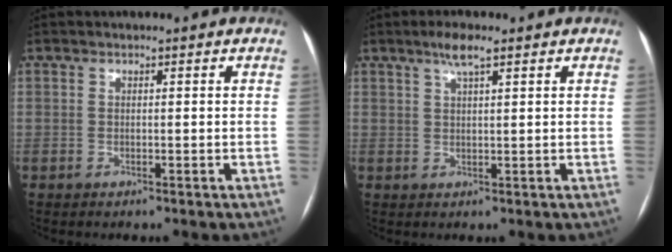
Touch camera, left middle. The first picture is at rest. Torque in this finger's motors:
{"motor_torque": [0.36, -0.35, 0.00, 0.01]}